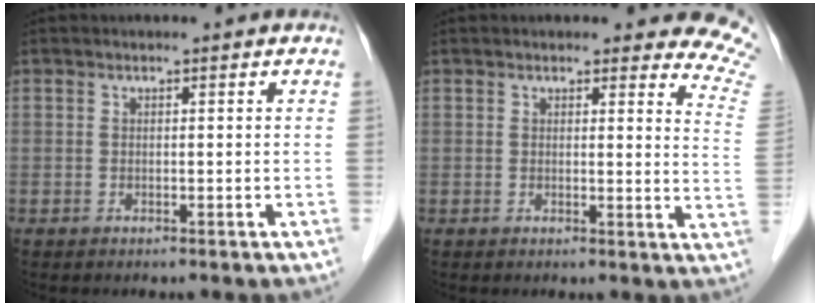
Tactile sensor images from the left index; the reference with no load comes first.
{"total": 10.1, "force": [9.8, 1.6, 1.5], "torque": [0.027, -0.070, 0.058]}